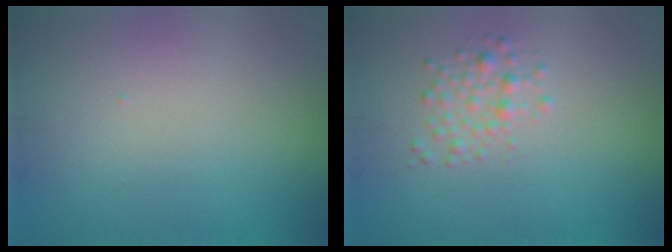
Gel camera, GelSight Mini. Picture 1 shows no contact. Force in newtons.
{"total": 1.9, "press": 1.9, "slide": 0.1}